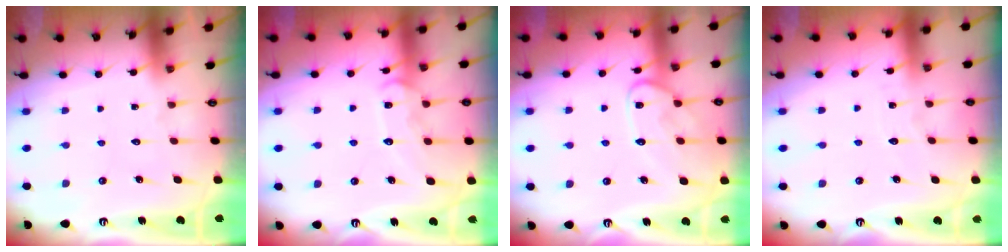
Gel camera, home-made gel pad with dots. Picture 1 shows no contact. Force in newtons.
{"total": 11.2, "press": 11.2, "slide": 0.8}
{"total": 12.0, "press": 12.0, "slide": 0.9}
{"total": 2.9, "press": 2.9, "slide": 0.2}